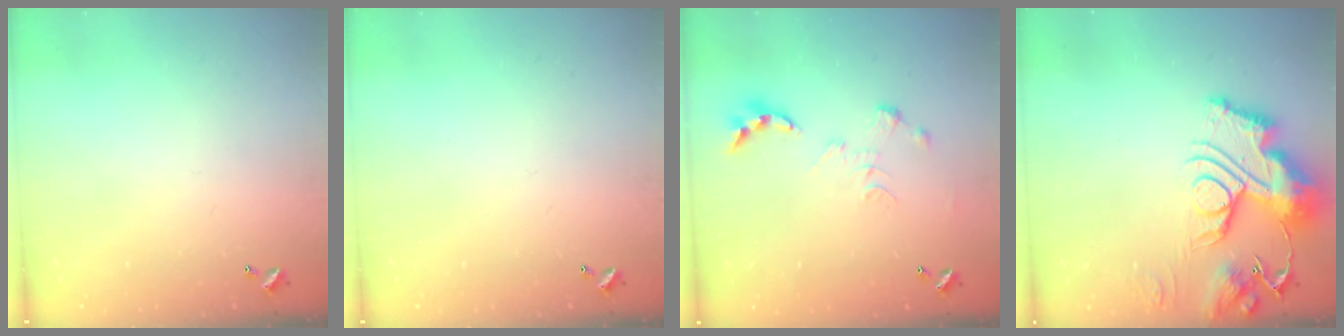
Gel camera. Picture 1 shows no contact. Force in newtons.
{"total": 0.0}
{"total": 0.0}
{"total": 17.9, "press": 17.8, "slide": 1.9}